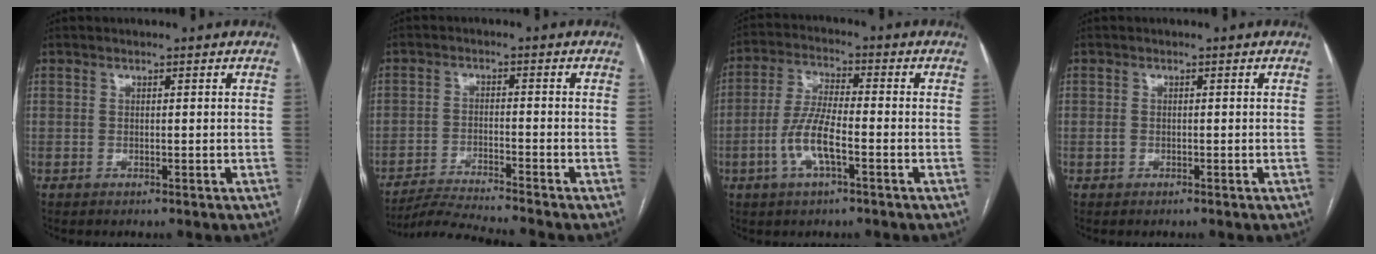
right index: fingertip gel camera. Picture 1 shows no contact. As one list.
[{"total": 8.1, "force": [-7.5, -2.2, 2.1], "torque": [-0.027, -0.017, -0.135]}, {"total": 8.0, "force": [-2.7, 1.8, 7.3], "torque": [-0.154, 0.004, -0.056]}, {"total": 0.6, "force": [-0.3, 0.4, 0.3], "torque": [-0.009, 0.001, -0.005]}]